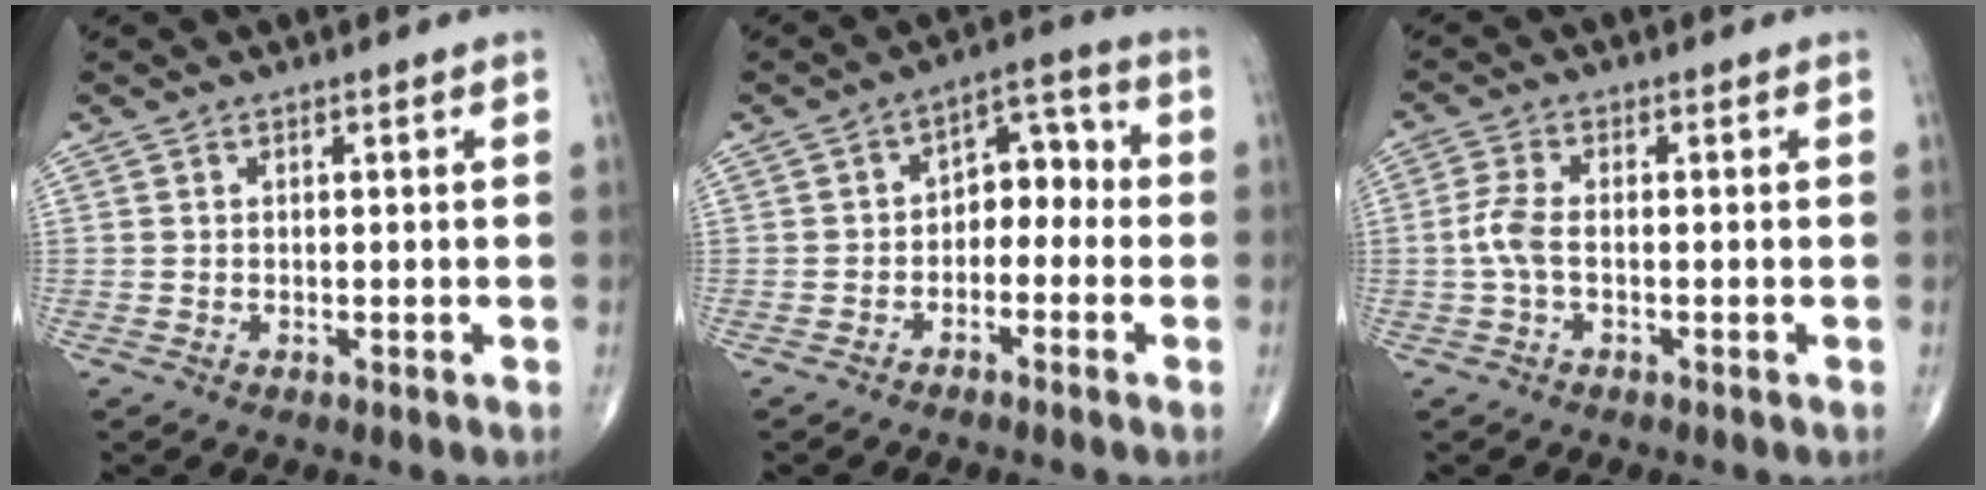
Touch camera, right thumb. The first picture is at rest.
{"total": 7.1, "force": [-1.5, 4.7, 5.1], "torque": [-0.044, 0.042, -0.038]}
{"total": 3.6, "force": [-0.7, 1.4, 3.3], "torque": [-0.085, 0.004, -0.020]}